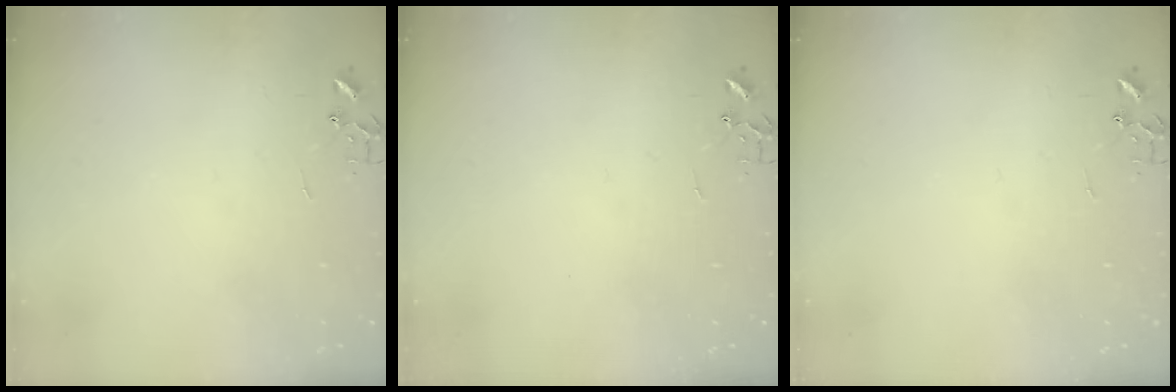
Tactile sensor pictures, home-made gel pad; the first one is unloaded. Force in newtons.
{"total": 0.0}
{"total": 0.0}